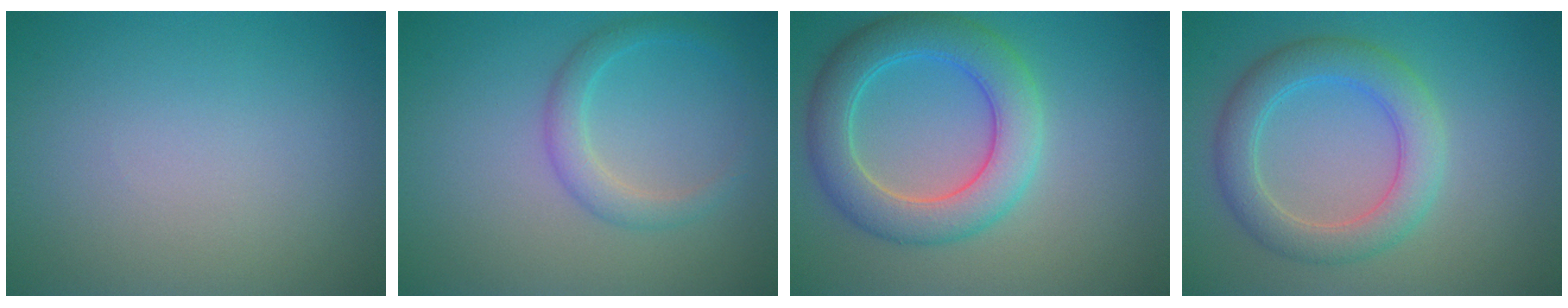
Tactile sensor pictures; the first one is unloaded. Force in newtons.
{"total": 2.3, "press": 2.3, "slide": 0.2}
{"total": 6.3, "press": 6.3, "slide": 0.4}
{"total": 4.7, "press": 4.7, "slide": 0.5}